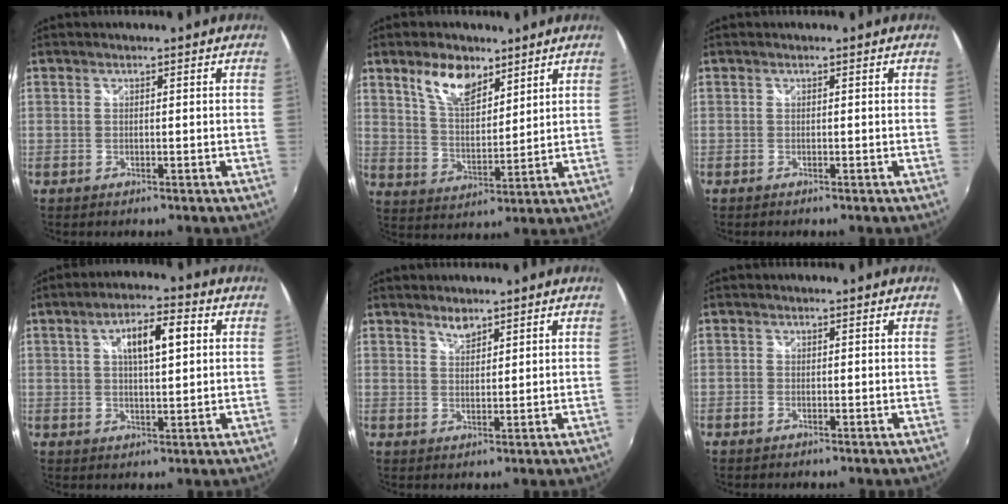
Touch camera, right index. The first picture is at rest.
{"total": 9.3, "force": [6.1, 4.3, 5.6], "torque": [-0.100, 0.008, 0.115]}
{"total": 0.0}
{"total": 8.3, "force": [2.3, 2.7, 7.5], "torque": [-0.122, 0.014, 0.039]}
{"total": 2.5, "force": [2.2, 0.9, 1.0], "torque": [-0.013, 0.001, 0.039]}
{"total": 0.7, "force": [-0.6, 0.5, 0.1], "torque": [-0.003, -0.003, -0.013]}